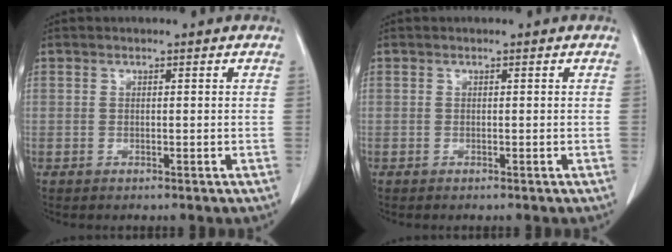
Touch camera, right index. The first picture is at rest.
{"total": 0.0}